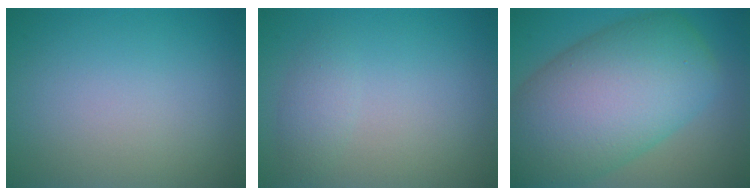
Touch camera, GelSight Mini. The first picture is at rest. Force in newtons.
{"total": 1.4, "press": 1.4, "slide": 0.1}
{"total": 13.6, "press": 13.6, "slide": 0.3}